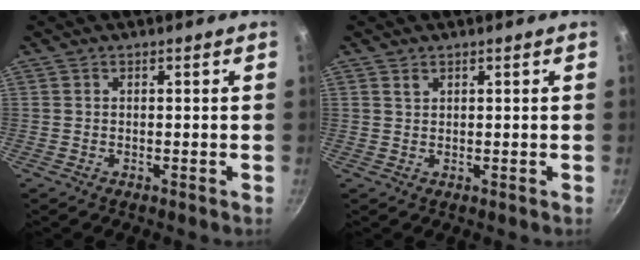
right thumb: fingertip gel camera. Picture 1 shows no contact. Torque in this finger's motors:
{"motor_torque": [-0.54, 0.25, -0.36, 0.36, 0.01]}